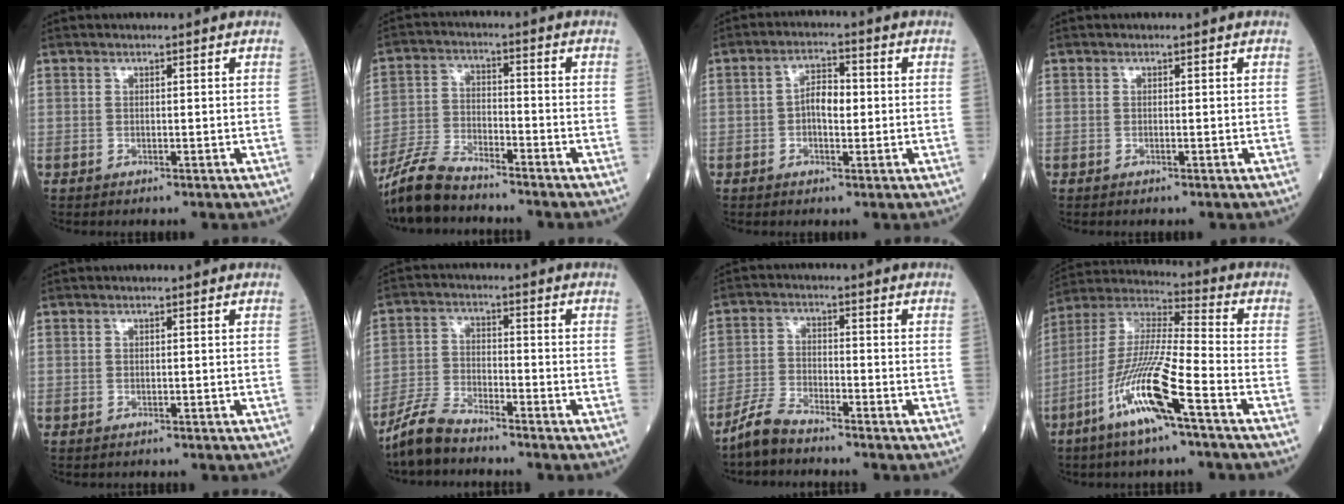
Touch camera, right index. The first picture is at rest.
{"total": 8.5, "force": [-7.6, 1.6, 3.5], "torque": [-0.080, -0.019, -0.145]}
{"total": 4.3, "force": [-0.3, 2.0, 3.7], "torque": [-0.065, 0.011, -0.007]}
{"total": 0.0}
{"total": 0.0}
{"total": 6.3, "force": [-5.7, 1.1, 2.4], "torque": [-0.056, -0.015, -0.114]}
{"total": 4.8, "force": [-4.4, 0.7, 1.8], "torque": [-0.041, -0.011, -0.090]}
{"total": 14.7, "force": [-7.2, 0.7, 12.8], "torque": [-0.267, -0.015, -0.143]}